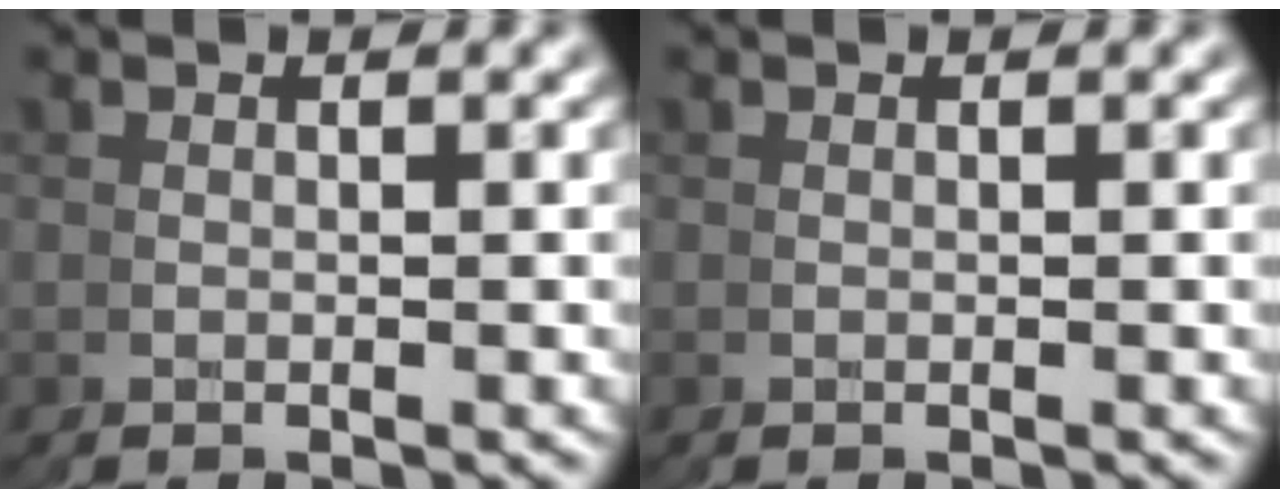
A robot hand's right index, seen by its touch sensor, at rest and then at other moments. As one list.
[{"total": 0.0}]